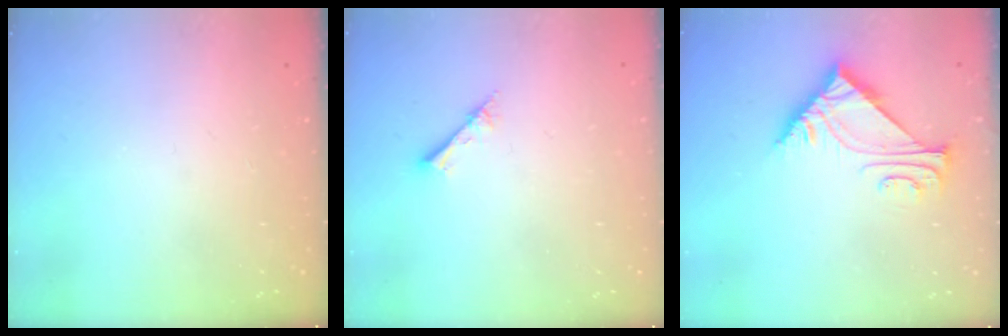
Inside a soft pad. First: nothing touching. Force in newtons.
{"total": 2.4, "press": 2.4, "slide": 0.3}
{"total": 6.0, "press": 6.0, "slide": 0.1}